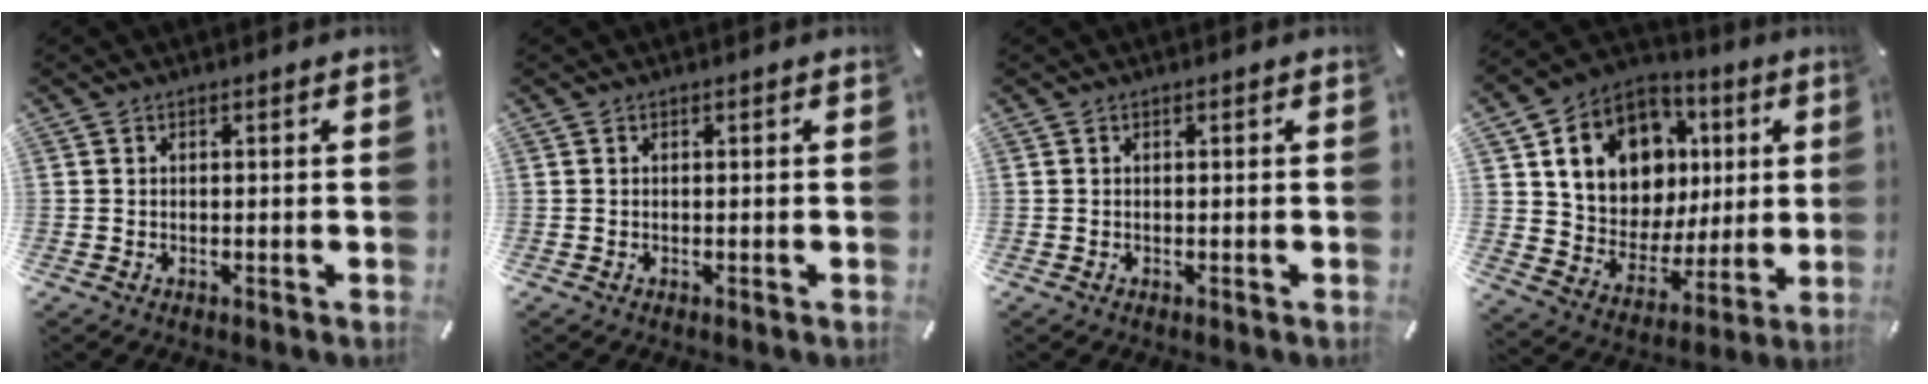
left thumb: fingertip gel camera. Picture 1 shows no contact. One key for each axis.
{"total": 0.0}
{"total": 0.0}
{"total": 16.8, "fx": 5.6, "fy": 13.2, "fz": 8.8, "tx": -0.155, "ty": -0.022, "tz": 0.110}